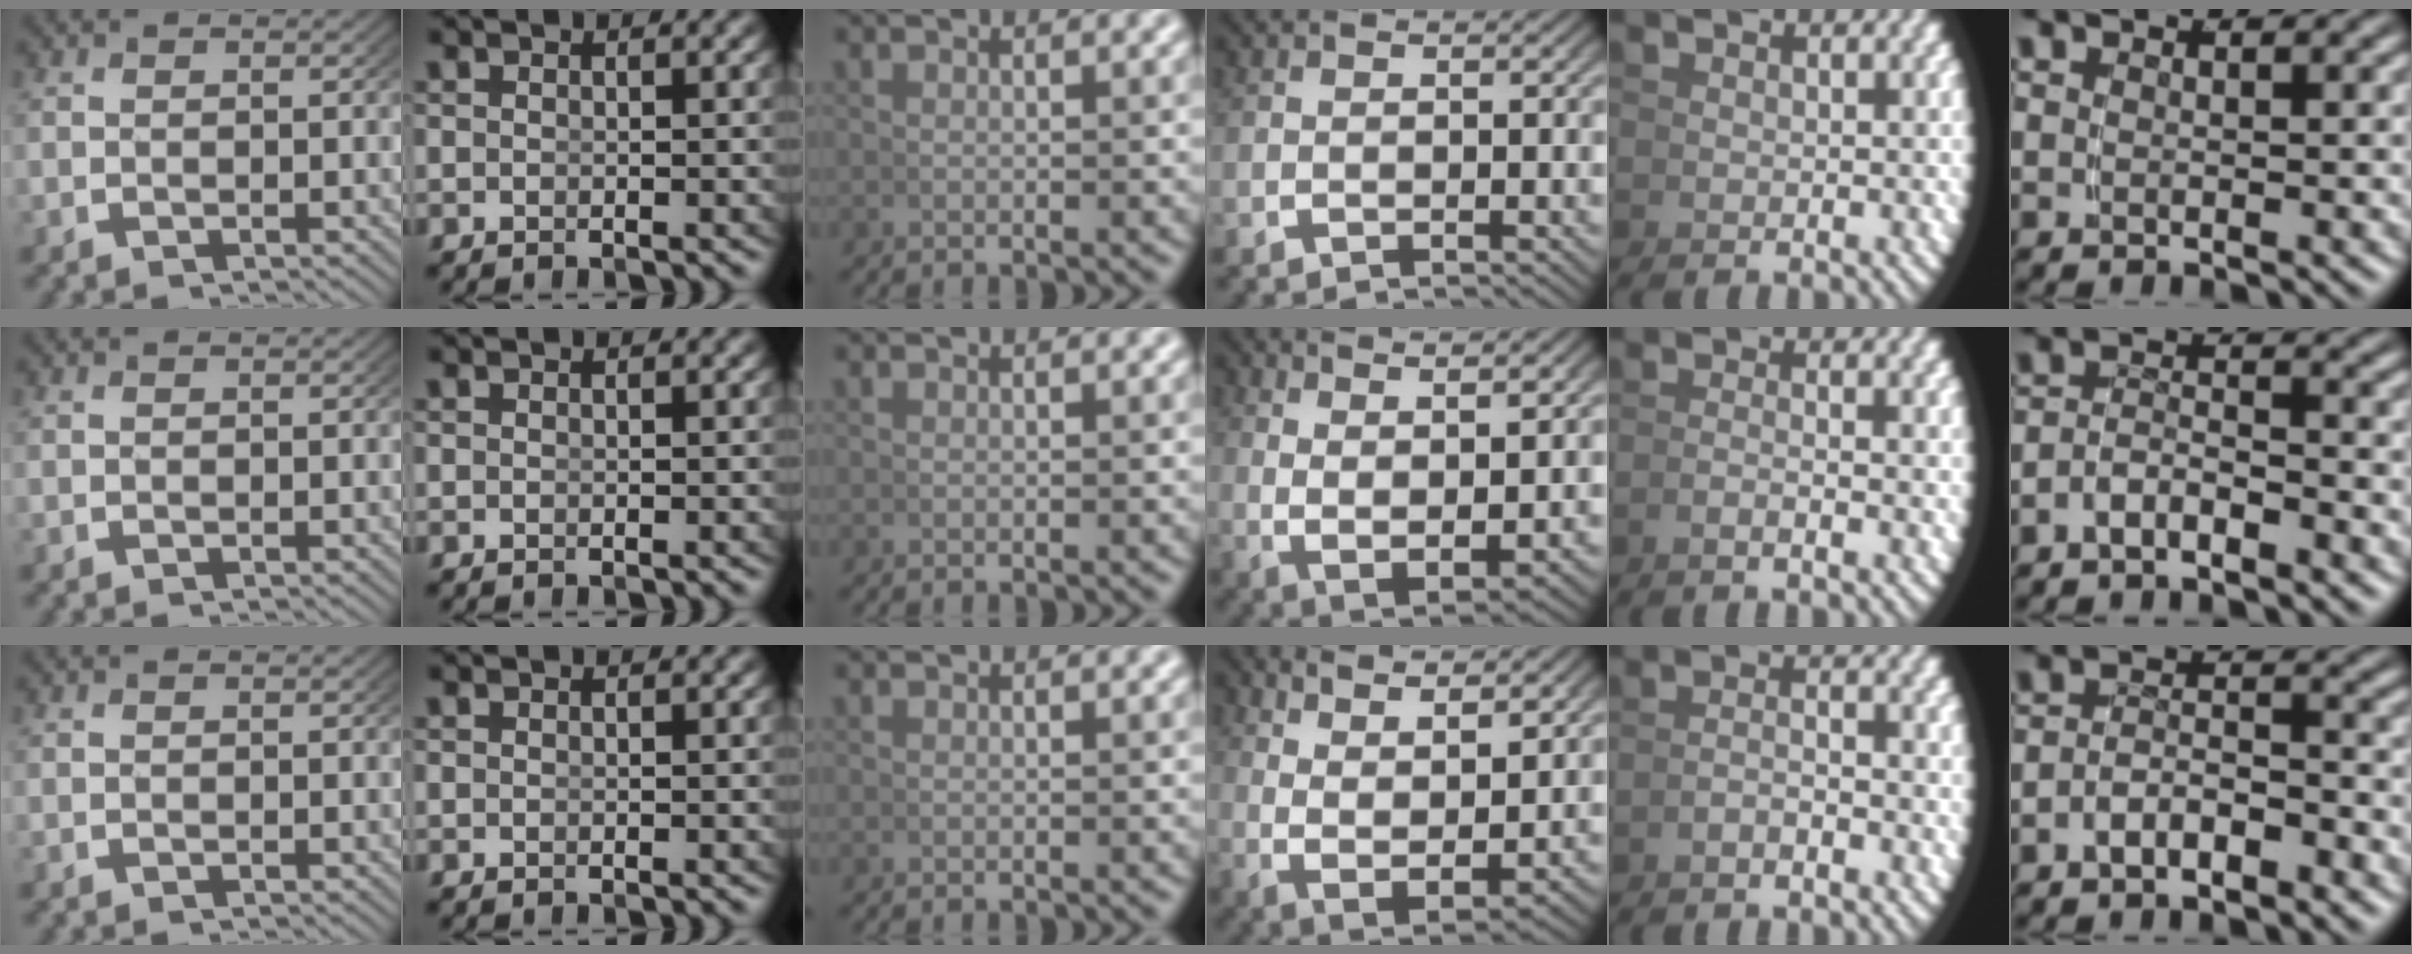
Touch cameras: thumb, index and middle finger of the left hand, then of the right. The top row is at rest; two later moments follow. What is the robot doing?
{"motion": "lift_and_place", "object": "hoodie"}